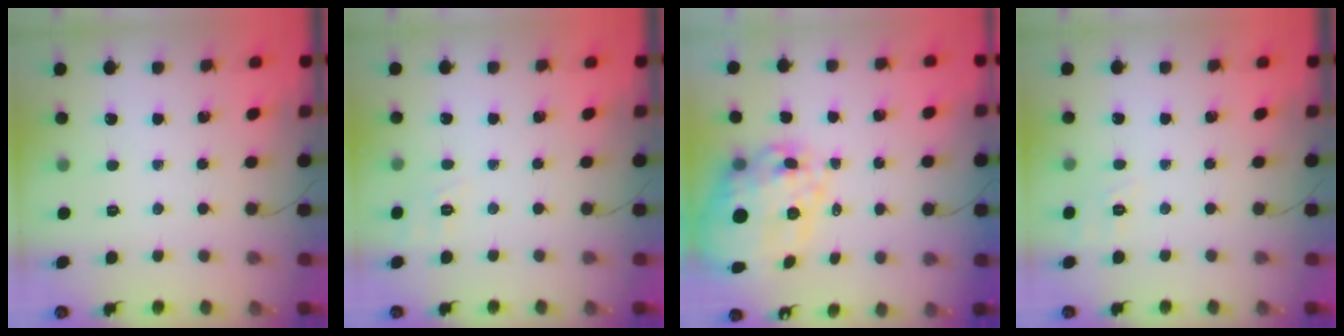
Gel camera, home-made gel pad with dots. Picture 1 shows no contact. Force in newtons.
{"total": 8.0, "press": 7.8, "slide": 1.9}
{"total": 18.5, "press": 18.0, "slide": 4.4}
{"total": 8.0, "press": 7.8, "slide": 1.9}